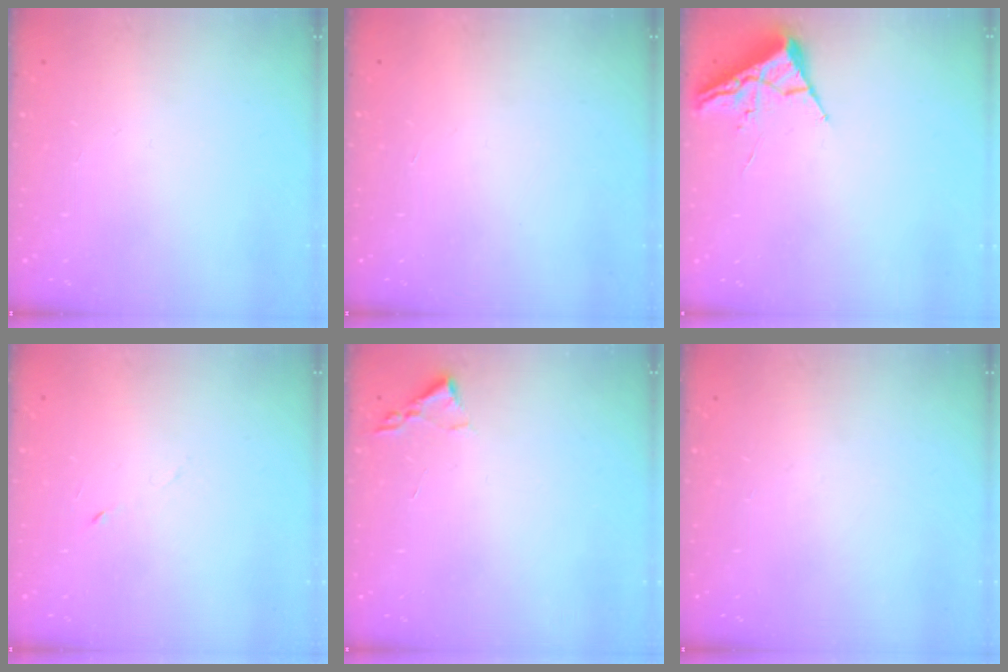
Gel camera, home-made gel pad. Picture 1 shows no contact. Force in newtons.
{"total": 1.5, "press": 1.5, "slide": 0.1}
{"total": 3.7, "press": 3.6, "slide": 0.5}
{"total": 3.1, "press": 3.0, "slide": 1.0}
{"total": 1.8, "press": 1.8, "slide": 0.3}
{"total": 0.0}